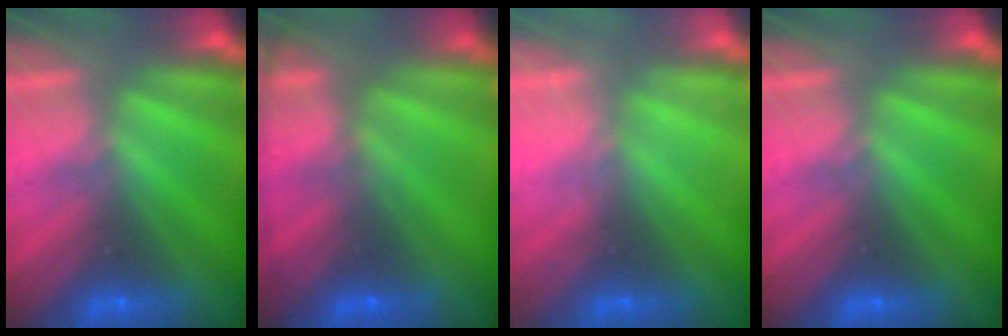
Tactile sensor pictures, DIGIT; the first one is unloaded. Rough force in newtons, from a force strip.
{"total": 7.6}
{"total": 2.2}
{"total": 0.0}